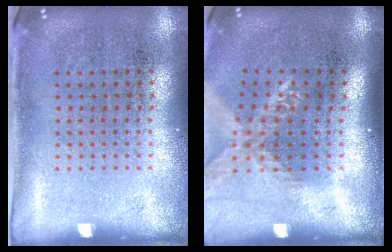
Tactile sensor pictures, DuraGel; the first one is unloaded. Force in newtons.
{"total": 1.6, "press": 1.4, "slide": 0.9}